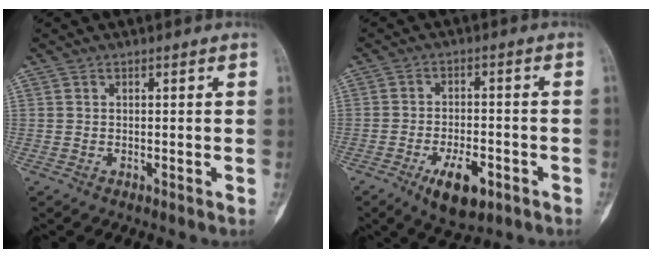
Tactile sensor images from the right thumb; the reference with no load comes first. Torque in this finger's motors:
{"motor_torque": [1.37, 0.43, 1.02, -0.64, 0.22]}